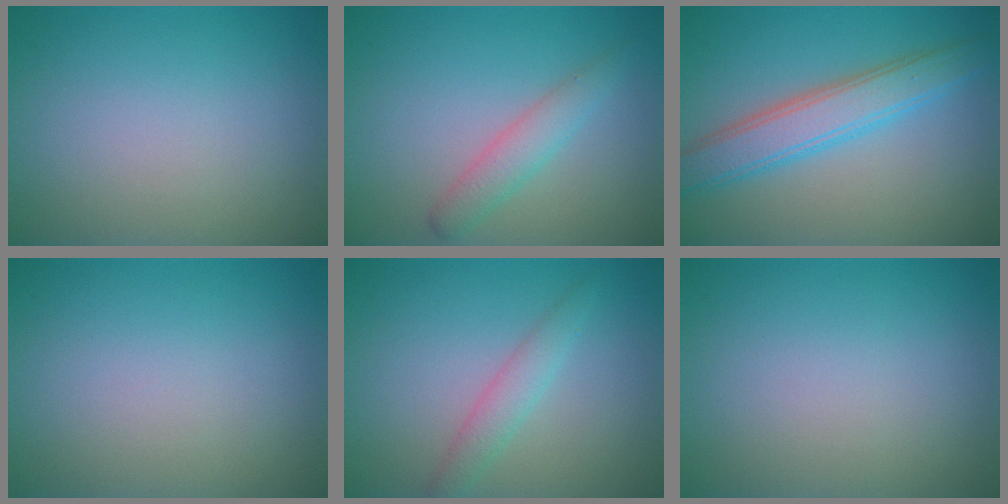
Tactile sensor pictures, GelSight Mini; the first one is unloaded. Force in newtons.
{"total": 2.3, "press": 2.3, "slide": 0.2}
{"total": 4.2, "press": 4.2, "slide": 0.5}
{"total": 0.0}
{"total": 1.6, "press": 1.6, "slide": 0.1}
{"total": 0.0}